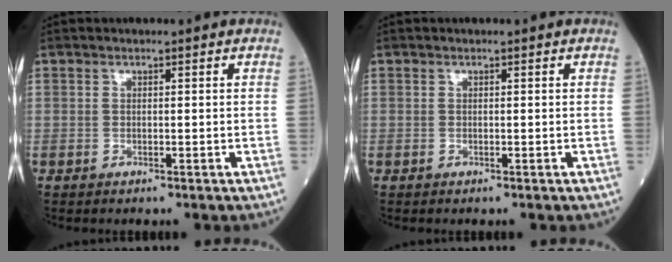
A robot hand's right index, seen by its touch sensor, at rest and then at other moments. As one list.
[{"total": 0.0}]